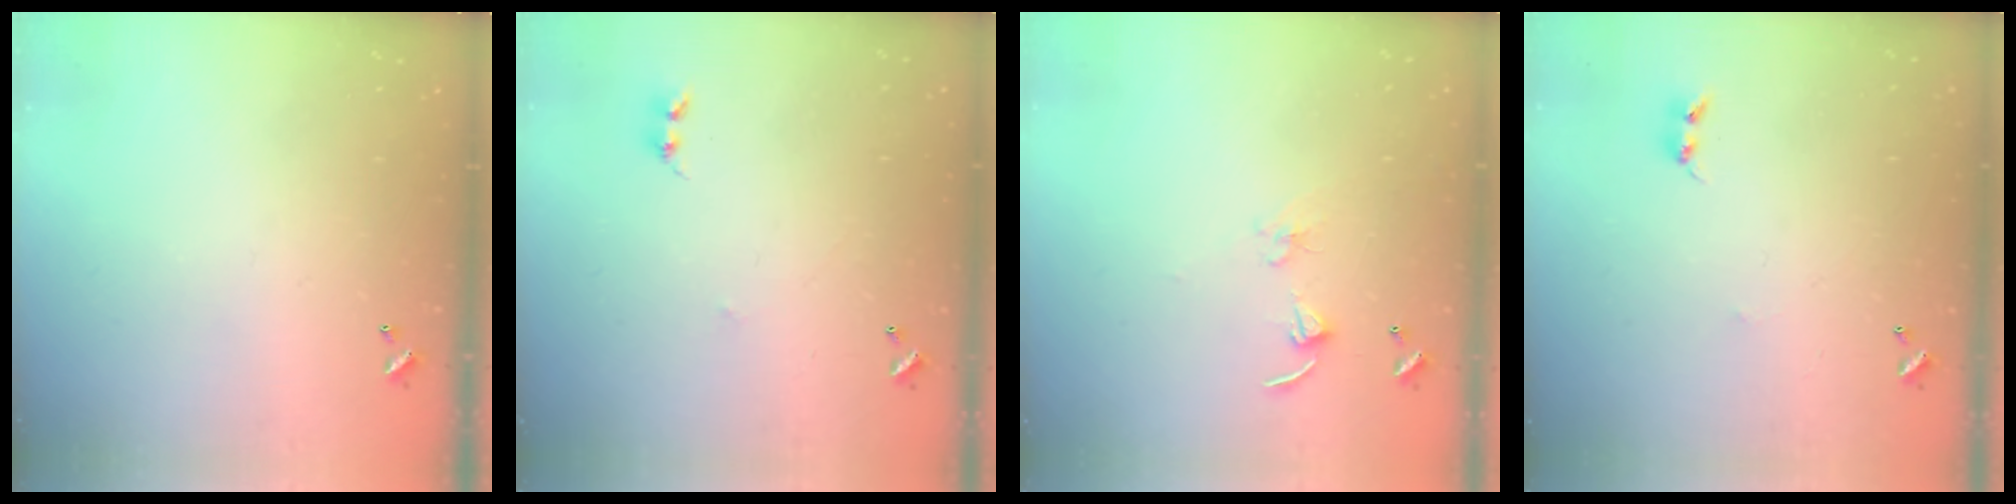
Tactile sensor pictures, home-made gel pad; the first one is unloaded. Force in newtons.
{"total": 2.5, "press": 2.4, "slide": 0.4}
{"total": 2.7, "press": 2.7, "slide": 0.2}
{"total": 2.5, "press": 2.5, "slide": 0.4}